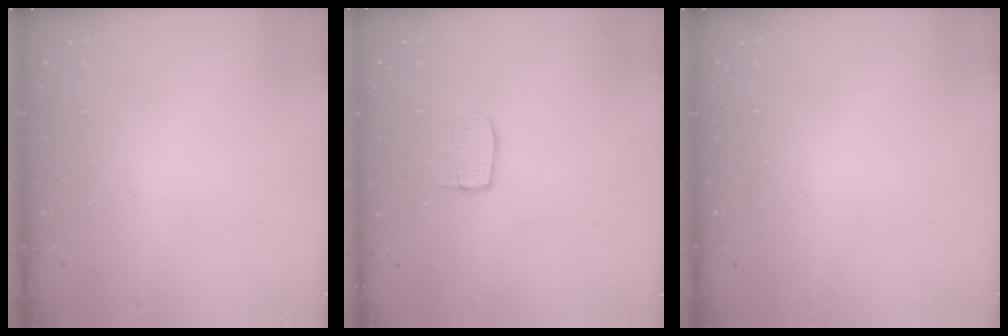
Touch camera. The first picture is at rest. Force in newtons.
{"total": 7.0, "press": 7.0, "slide": 0.3}
{"total": 0.0}